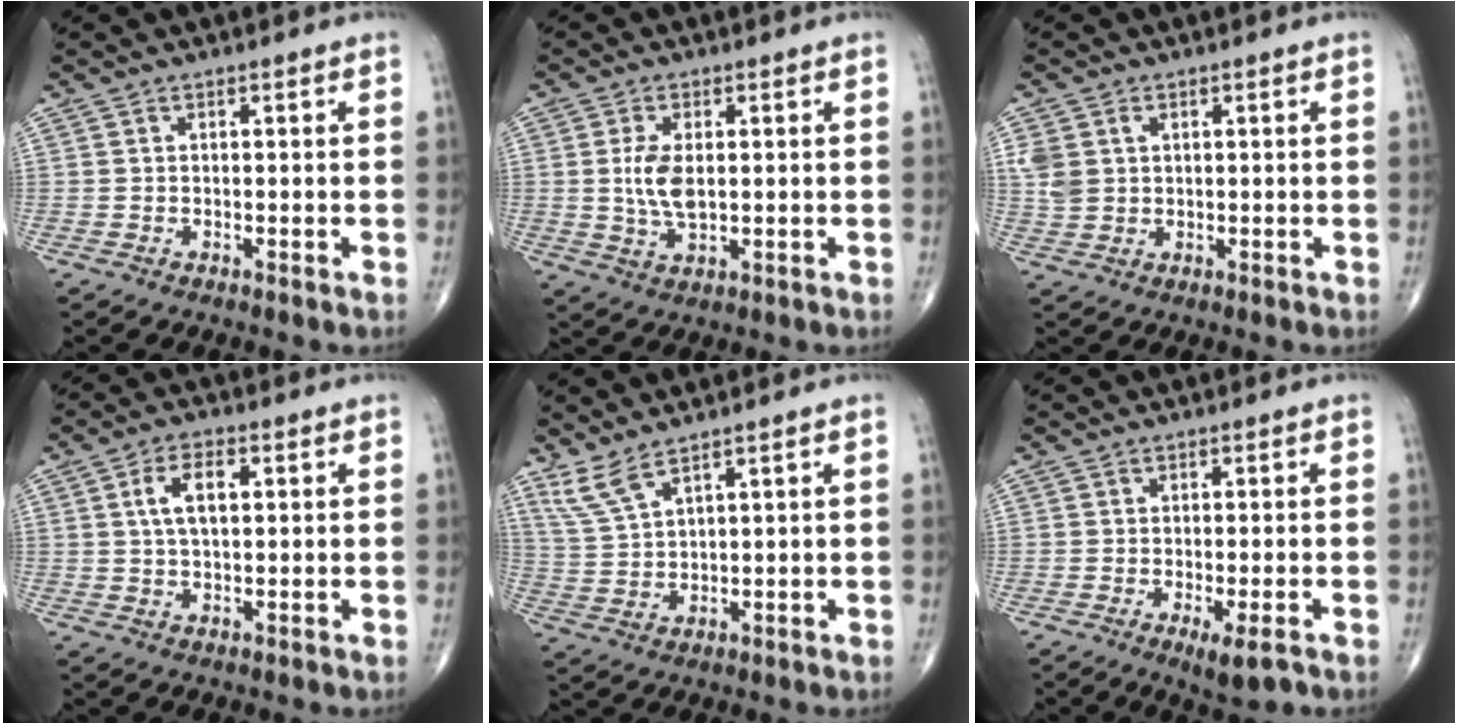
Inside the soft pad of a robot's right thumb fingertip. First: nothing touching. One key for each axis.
{"total": 6.1, "fx": 0.6, "fy": 3.0, "fz": 5.2, "tx": -0.104, "ty": -0.006, "tz": 0.015}
{"total": 4.8, "fx": 1.4, "fy": 3.6, "fz": 2.9, "tx": -0.057, "ty": 0.006, "tz": 0.037}
{"total": 6.2, "fx": 1.5, "fy": 3.1, "fz": 5.1, "tx": -0.092, "ty": 0.008, "tz": 0.027}
{"total": 5.3, "fx": 4.1, "fy": 1.0, "fz": 3.2, "tx": -0.076, "ty": -0.021, "tz": 0.094}
{"total": 4.7, "fx": -2.2, "fy": 1.2, "fz": 3.9, "tx": -0.061, "ty": -0.006, "tz": -0.029}